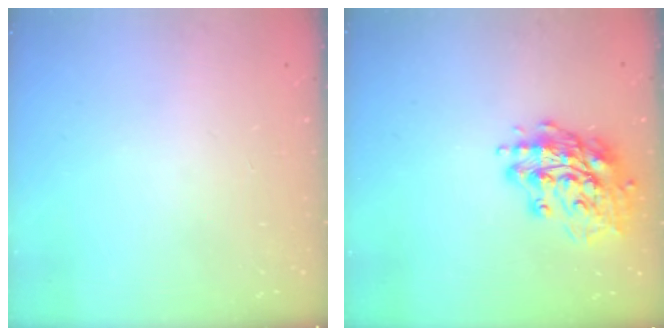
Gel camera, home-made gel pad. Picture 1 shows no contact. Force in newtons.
{"total": 15.7, "press": 15.6, "slide": 2.4}